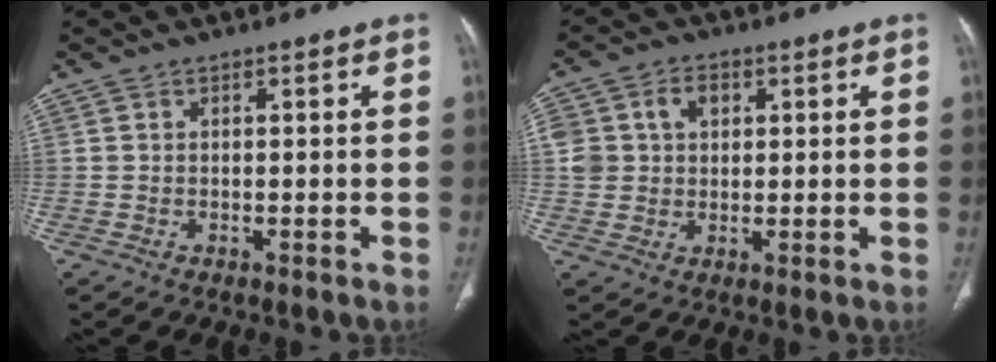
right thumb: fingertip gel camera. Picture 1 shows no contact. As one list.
[{"total": 7.6, "force": [2.0, 6.1, 4.0], "torque": [-0.061, 0.005, 0.042]}]